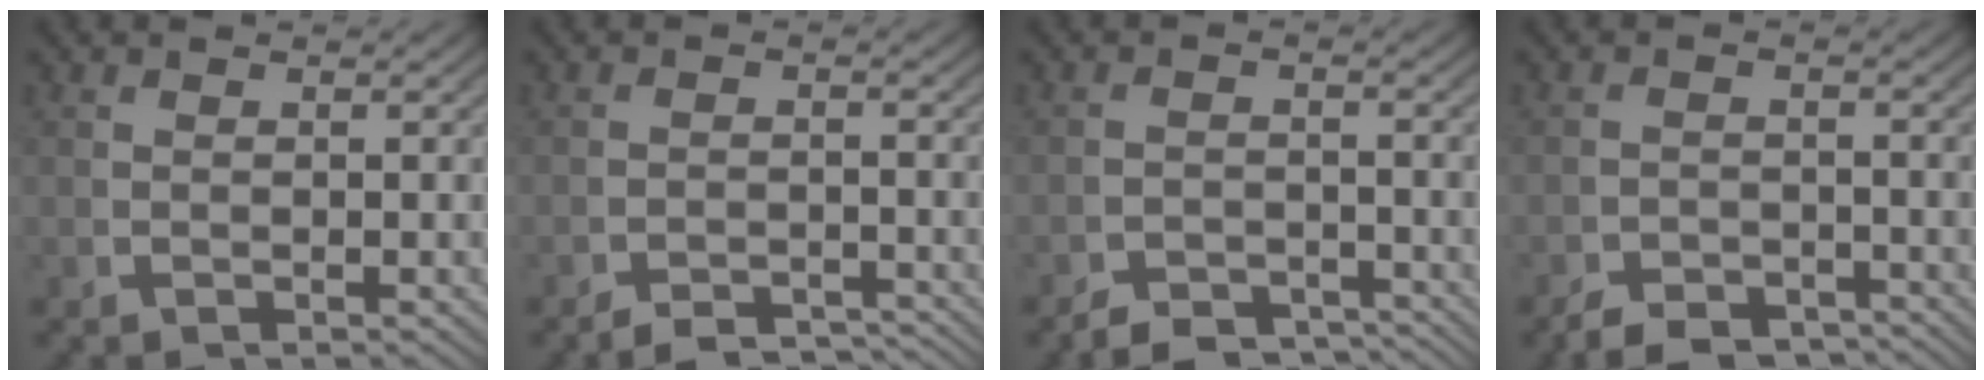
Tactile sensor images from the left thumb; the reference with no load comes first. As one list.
[{"total": 4.5, "force": [-4.2, 1.1, 1.2], "torque": [-0.009, -0.013, -0.069]}, {"total": 4.5, "force": [-4.0, 1.5, 1.4], "torque": [-0.010, -0.017, -0.067]}, {"total": 3.9, "force": [-3.5, 1.2, 1.1], "torque": [-0.002, -0.013, -0.060]}]